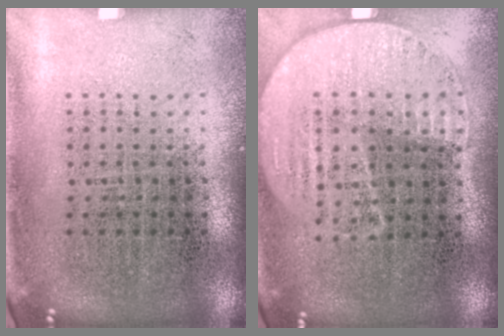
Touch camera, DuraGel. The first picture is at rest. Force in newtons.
{"total": 1.1, "press": 1.0, "slide": 0.5}